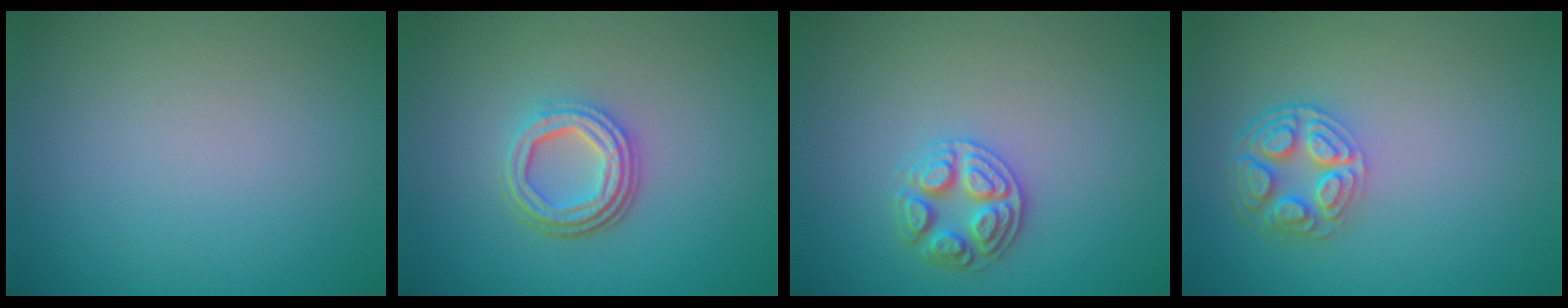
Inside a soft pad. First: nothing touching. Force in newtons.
{"total": 4.4, "press": 3.3, "slide": 2.9}
{"total": 2.8, "press": 2.7, "slide": 0.6}
{"total": 4.6, "press": 3.5, "slide": 2.9}